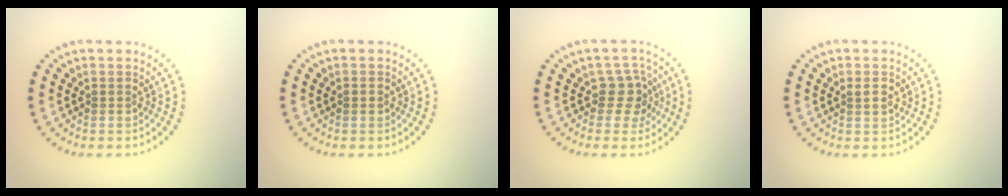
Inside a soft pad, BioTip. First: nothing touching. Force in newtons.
{"total": 0.9, "press": 0.9, "slide": 0.1}
{"total": 2.6, "press": 2.1, "slide": 1.6}
{"total": 0.6, "press": 0.6, "slide": 0.1}